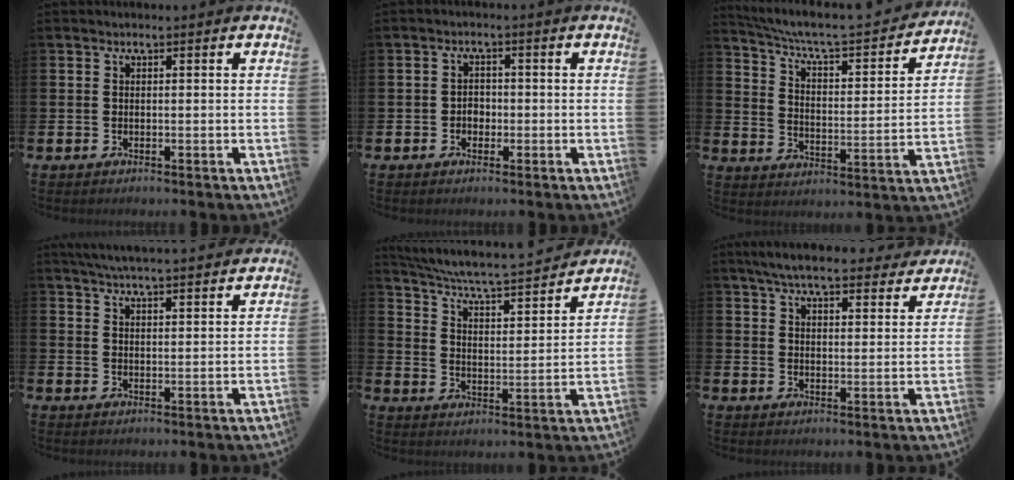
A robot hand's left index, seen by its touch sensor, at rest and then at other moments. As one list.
[{"total": 2.0, "force": [-0.6, 1.7, 0.9], "torque": [-0.006, 0.000, -0.017]}, {"total": 6.8, "force": [6.1, 1.1, 2.8], "torque": [-0.079, -0.047, 0.096]}, {"total": 5.3, "force": [5.2, -0.3, 0.9], "torque": [-0.029, -0.026, 0.093]}, {"total": 6.1, "force": [5.7, 0.3, 2.0], "torque": [-0.063, -0.051, 0.090]}, {"total": 6.7, "force": [6.3, 1.1, 2.1], "torque": [-0.049, -0.033, 0.108]}]